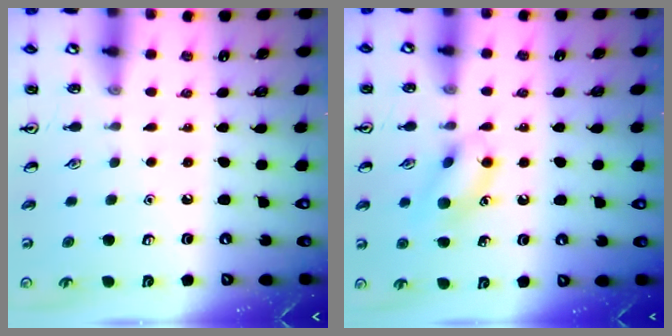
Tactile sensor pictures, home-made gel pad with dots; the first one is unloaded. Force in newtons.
{"total": 11.0, "press": 10.9, "slide": 1.6}